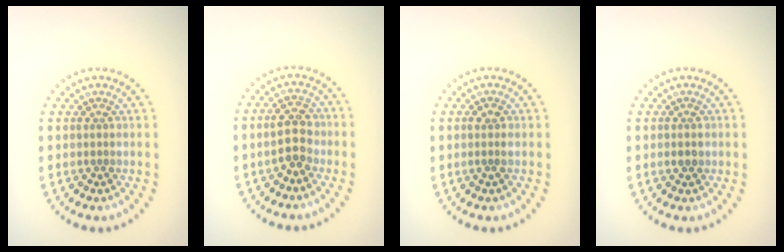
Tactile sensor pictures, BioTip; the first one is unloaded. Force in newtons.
{"total": 3.2, "press": 3.1, "slide": 0.5}
{"total": 1.0, "press": 0.9, "slide": 0.4}
{"total": 1.4, "press": 1.4, "slide": 0.2}